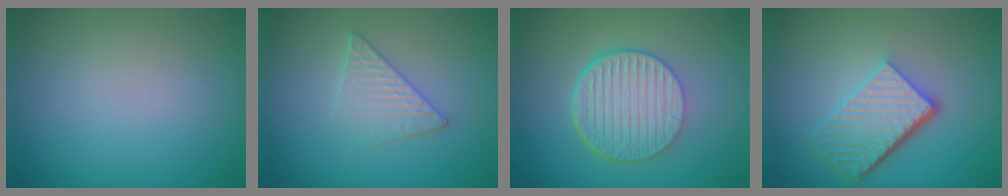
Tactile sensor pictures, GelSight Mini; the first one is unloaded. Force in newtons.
{"total": 2.6, "press": 2.6, "slide": 0.3}
{"total": 6.6, "press": 4.6, "slide": 4.8}
{"total": 5.7, "press": 3.9, "slide": 4.2}